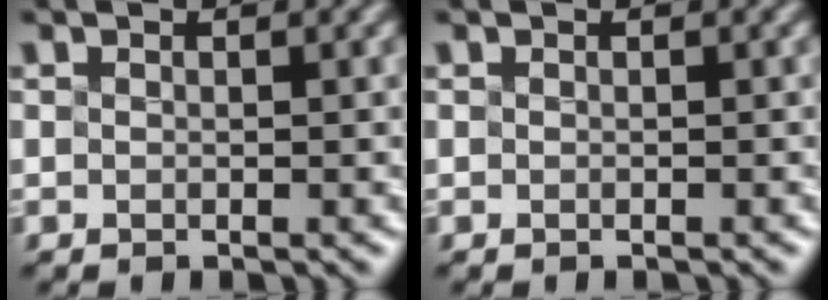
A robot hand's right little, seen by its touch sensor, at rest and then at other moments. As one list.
[{"total": 0.0}]